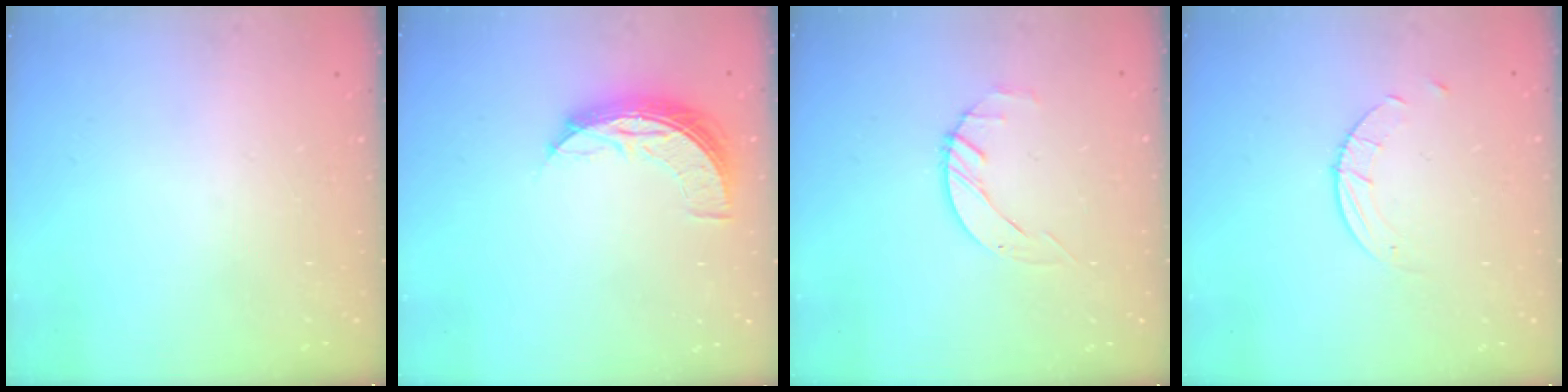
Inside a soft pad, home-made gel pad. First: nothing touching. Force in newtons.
{"total": 7.7, "press": 7.6, "slide": 0.7}
{"total": 2.0, "press": 2.0, "slide": 0.3}
{"total": 4.6, "press": 4.5, "slide": 0.5}